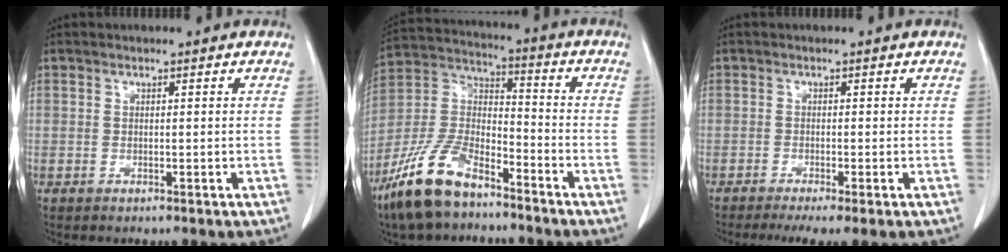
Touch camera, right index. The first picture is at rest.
{"total": 13.7, "force": [-10.0, 4.9, 8.1], "torque": [-0.178, 0.003, -0.194]}
{"total": 4.9, "force": [-3.4, 0.3, 3.4], "torque": [-0.051, -0.012, -0.053]}